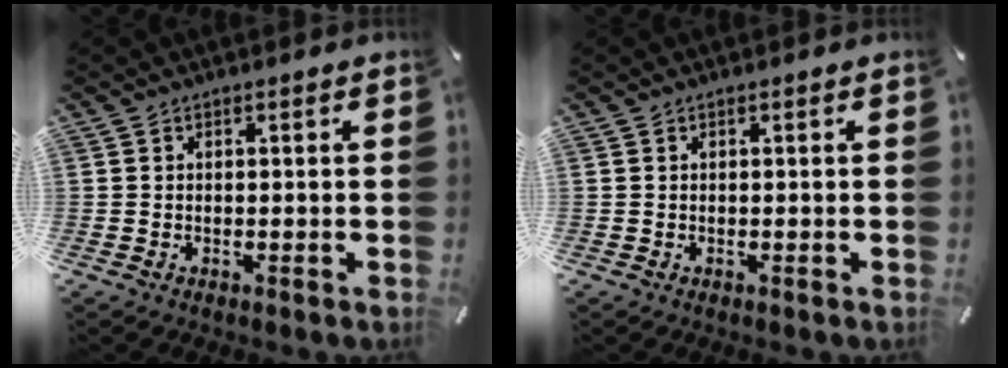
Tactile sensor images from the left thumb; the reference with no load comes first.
{"total": 0.0}